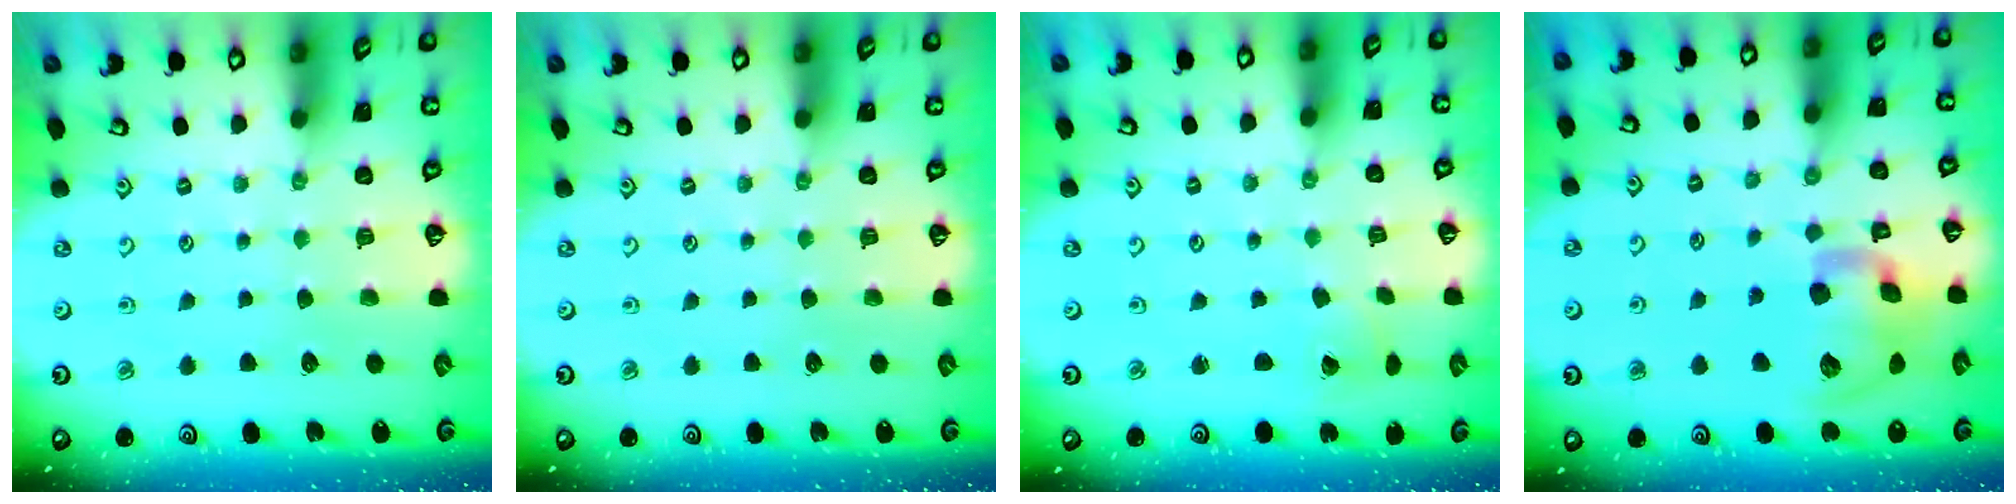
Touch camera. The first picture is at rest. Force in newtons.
{"total": 0.0}
{"total": 2.0, "press": 2.0, "slide": 0.3}
{"total": 17.3, "press": 17.0, "slide": 2.8}